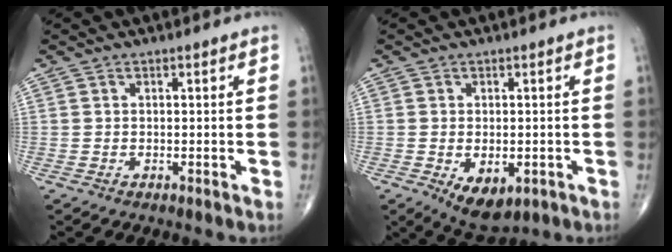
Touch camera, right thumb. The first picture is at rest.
{"total": 7.4, "force": [-2.5, 4.1, 5.6], "torque": [-0.077, -0.006, -0.026]}